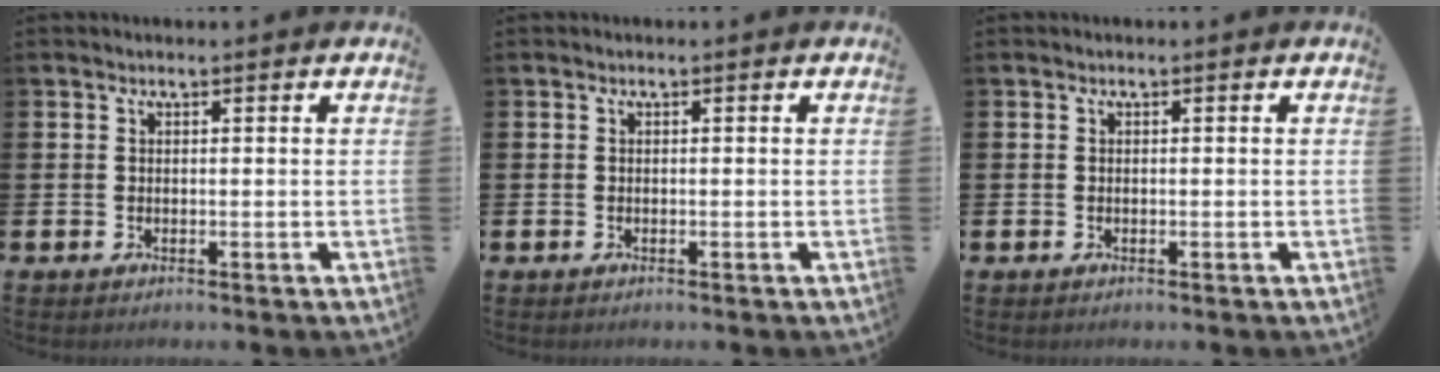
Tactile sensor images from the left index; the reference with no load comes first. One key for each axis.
{"total": 0.0}
{"total": 0.0}